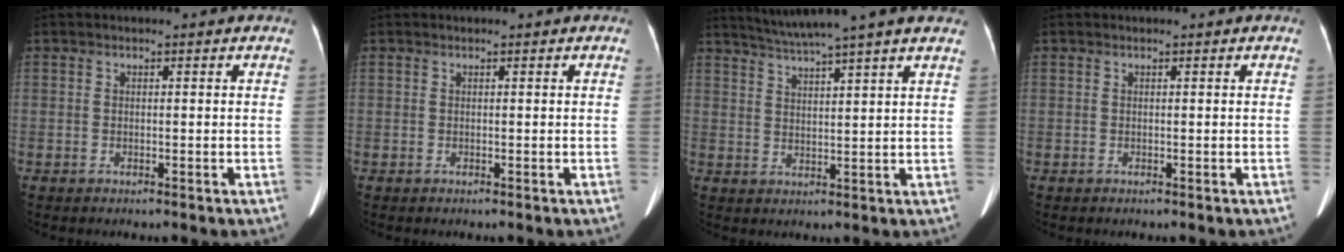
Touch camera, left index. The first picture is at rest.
{"total": 0.0}
{"total": 10.5, "force": [9.0, -1.6, 5.1], "torque": [-0.092, 0.021, 0.126]}
{"total": 0.0}